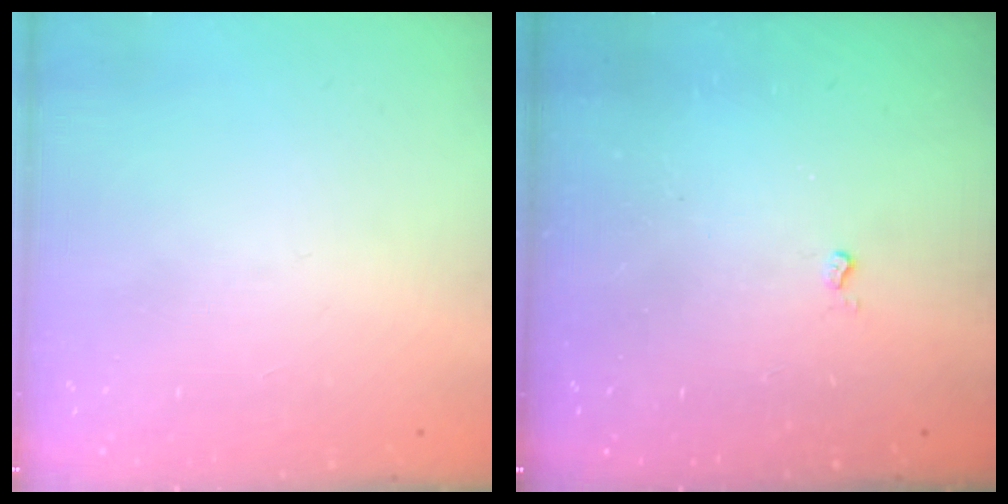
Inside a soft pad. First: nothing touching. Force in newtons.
{"total": 2.6, "press": 2.6, "slide": 0.4}